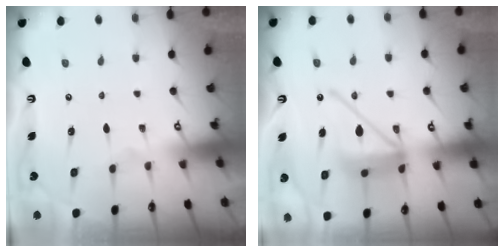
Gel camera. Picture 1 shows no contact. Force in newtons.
{"total": 15.1, "press": 15.0, "slide": 1.8}